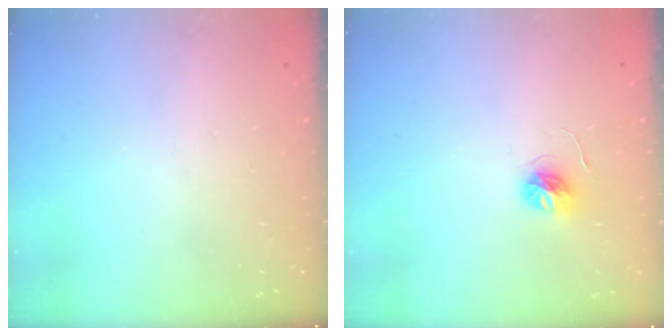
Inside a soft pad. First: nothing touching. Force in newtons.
{"total": 5.2, "press": 5.2, "slide": 0.6}